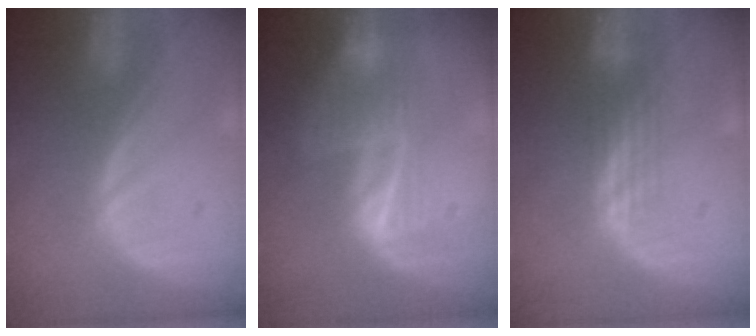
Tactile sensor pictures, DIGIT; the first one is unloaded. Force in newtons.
{"total": 6.6, "press": 5.5, "slide": 3.6}
{"total": 3.0, "press": 2.5, "slide": 1.6}